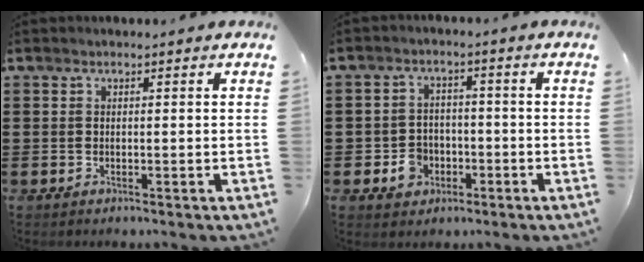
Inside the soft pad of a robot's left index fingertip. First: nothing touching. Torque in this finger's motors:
{"motor_torque": [0.31, 0.31, 0.15, 0.04]}